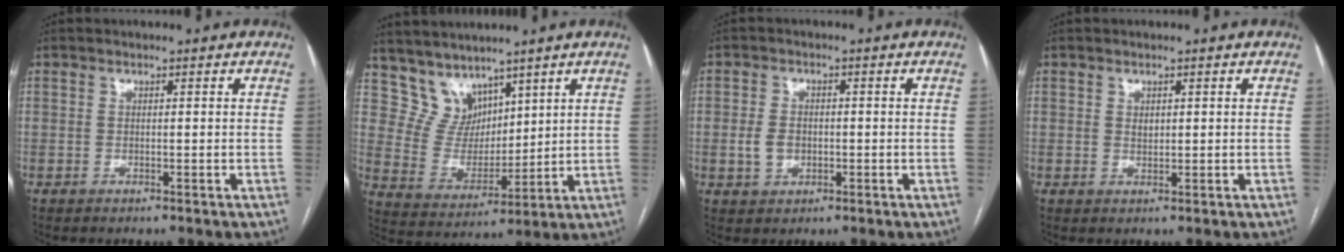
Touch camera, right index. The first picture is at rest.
{"total": 7.9, "force": [6.1, 4.9, 0.8], "torque": [-0.029, 0.017, 0.136]}
{"total": 3.7, "force": [-0.5, 2.8, 2.4], "torque": [-0.048, 0.008, -0.004]}
{"total": 1.1, "force": [0.4, 0.7, 0.7], "torque": [-0.012, -0.001, 0.010]}